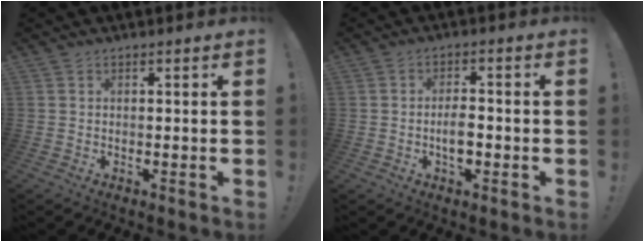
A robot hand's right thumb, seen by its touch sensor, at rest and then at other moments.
{"total": 4.8, "force": [-1.5, 3.0, 3.5], "torque": [-0.040, 0.005, -0.028]}